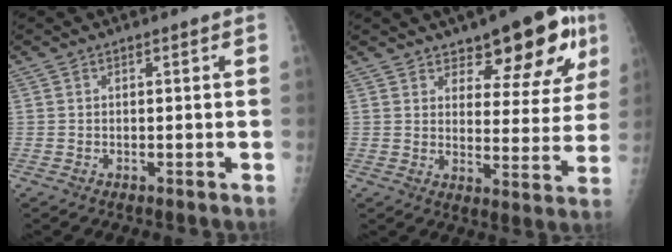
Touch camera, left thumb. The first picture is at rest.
{"total": 14.7, "force": [8.6, 6.1, 10.2], "torque": [-0.080, -0.037, 0.120]}